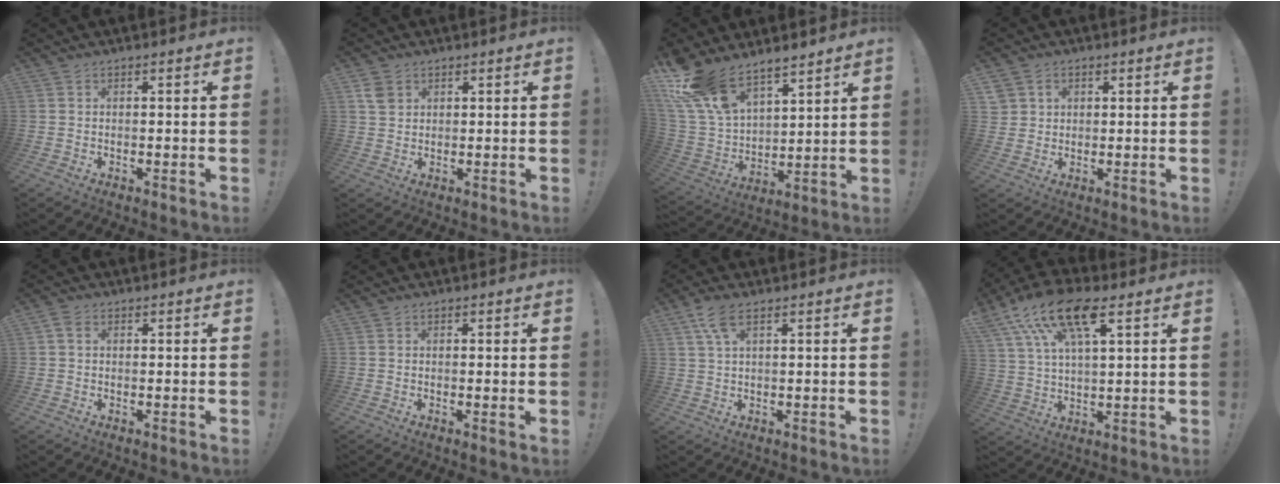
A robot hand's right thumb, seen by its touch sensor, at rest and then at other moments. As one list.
[{"total": 3.7, "force": [2.0, 2.7, 1.6], "torque": [-0.021, -0.004, 0.038]}, {"total": 15.4, "force": [12.2, 6.9, 6.4], "torque": [-0.136, -0.086, 0.235]}, {"total": 3.9, "force": [1.5, 3.5, 0.7], "torque": [-0.011, -0.002, 0.030]}, {"total": 1.9, "force": [0.6, 1.4, 1.2], "torque": [-0.031, 0.008, 0.013]}, {"total": 0.9, "force": [0.3, 0.0, 0.9], "torque": [-0.011, -0.003, 0.005]}, {"total": 5.5, "force": [2.9, 1.8, 4.3], "torque": [-0.083, -0.003, 0.052]}, {"total": 15.9, "force": [9.0, 6.5, 11.4], "torque": [-0.201, -0.029, 0.157]}]